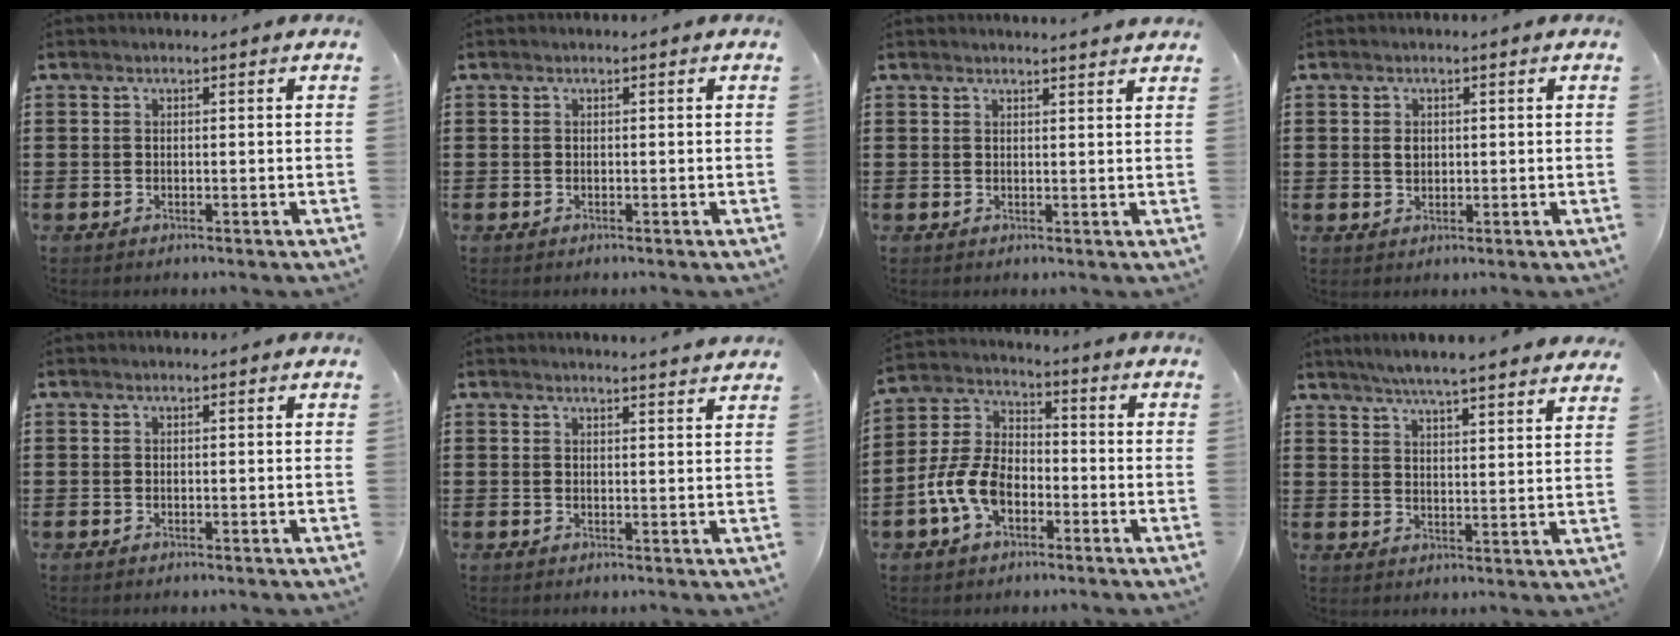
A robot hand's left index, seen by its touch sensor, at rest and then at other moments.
{"total": 0.0}
{"total": 1.6, "force": [1.5, -0.2, 0.2], "torque": [-0.007, 0.000, 0.030]}
{"total": 1.6, "force": [0.3, 1.2, 1.0], "torque": [-0.023, 0.007, 0.005]}
{"total": 0.0}
{"total": 2.3, "force": [2.2, -0.3, 0.2], "torque": [-0.009, -0.006, 0.042]}
{"total": 8.8, "force": [-3.7, 5.2, 6.0], "torque": [-0.160, 0.001, -0.078]}
{"total": 5.1, "force": [4.8, -0.5, 1.4], "torque": [-0.046, -0.026, 0.084]}